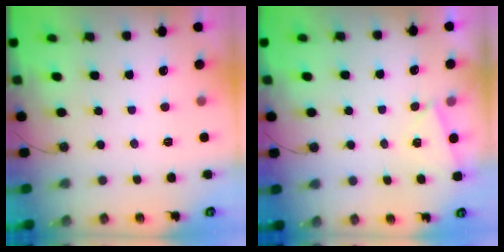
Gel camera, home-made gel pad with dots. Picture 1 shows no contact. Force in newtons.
{"total": 2.8, "press": 1.5, "slide": 2.3}